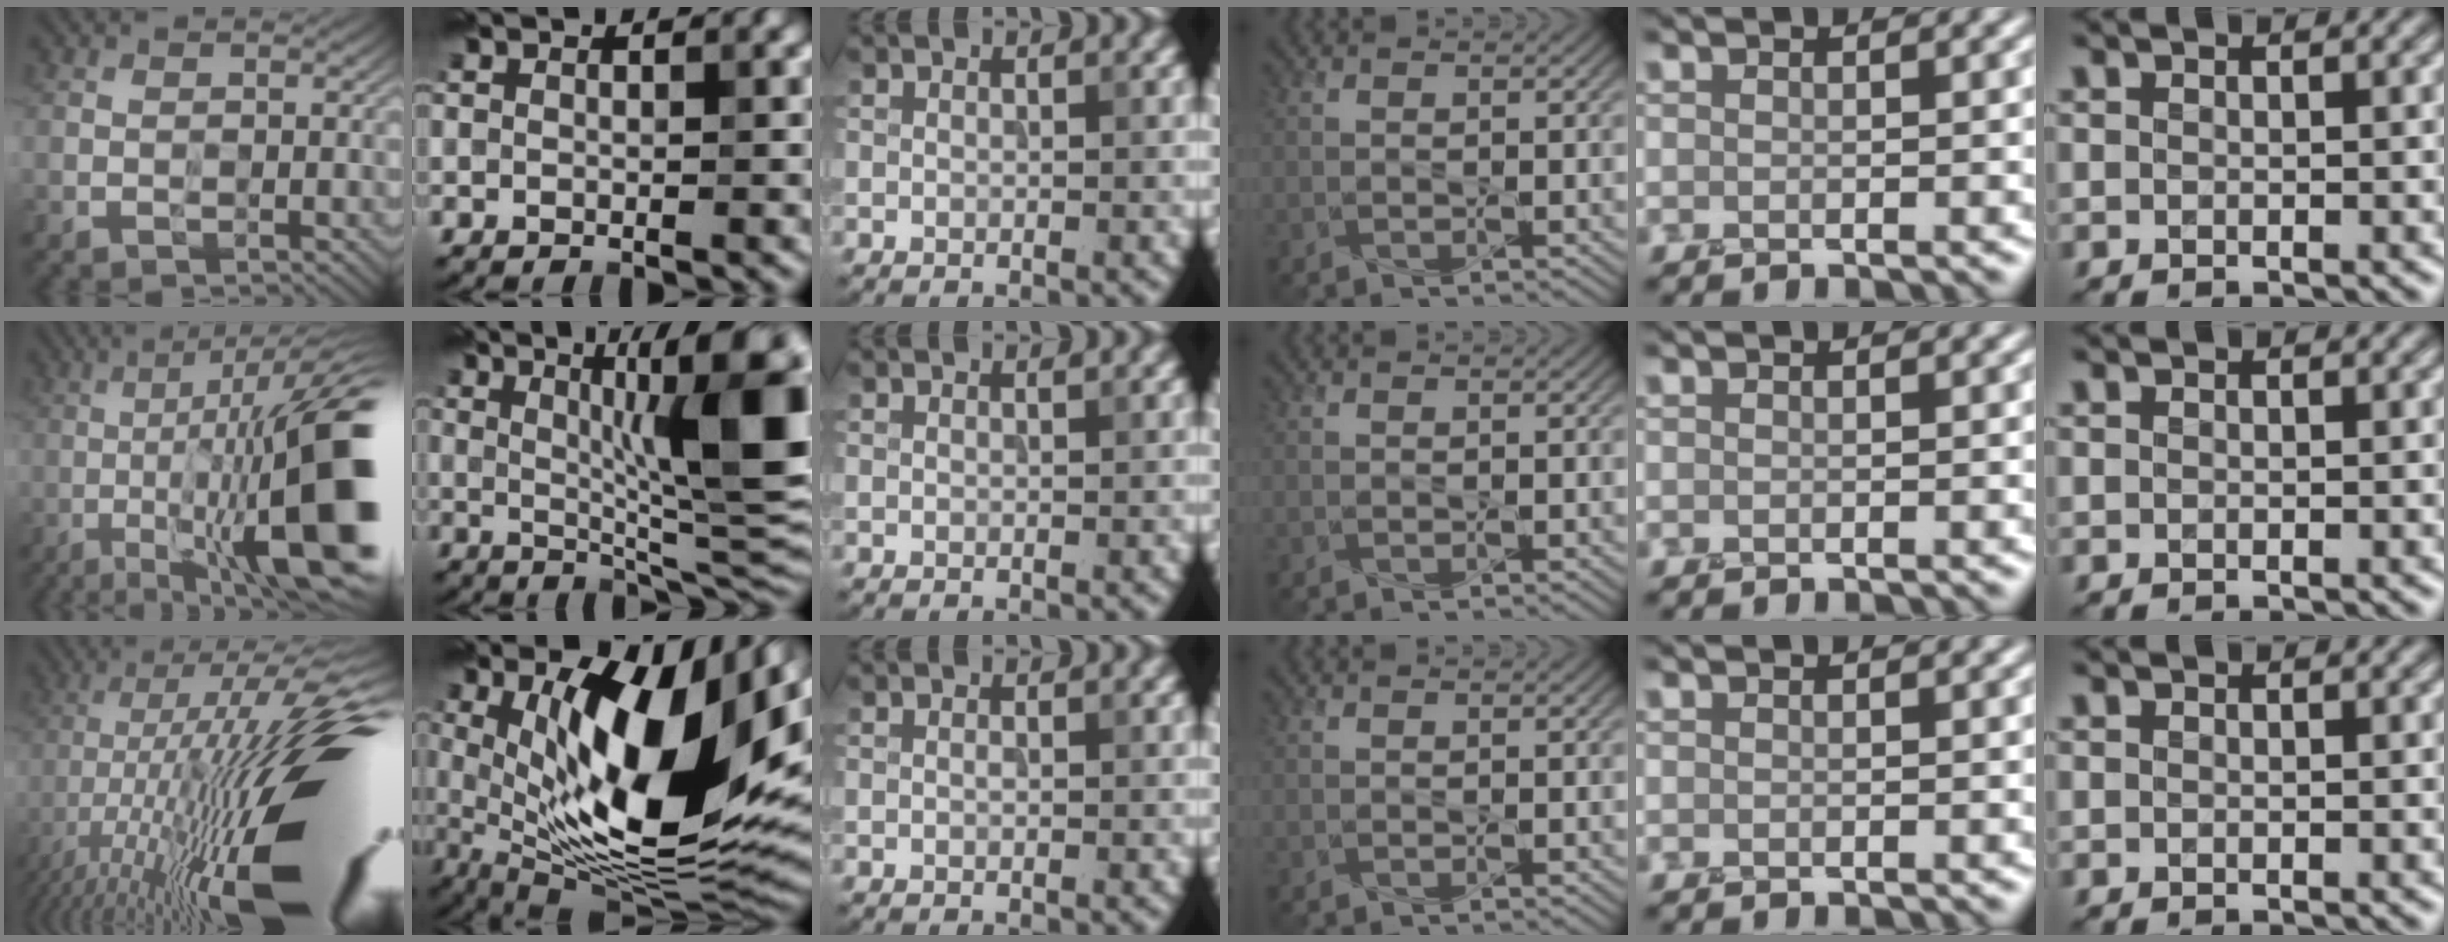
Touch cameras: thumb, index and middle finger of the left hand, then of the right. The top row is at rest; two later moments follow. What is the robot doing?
{"motion": "press", "object": "grip strengthener"}